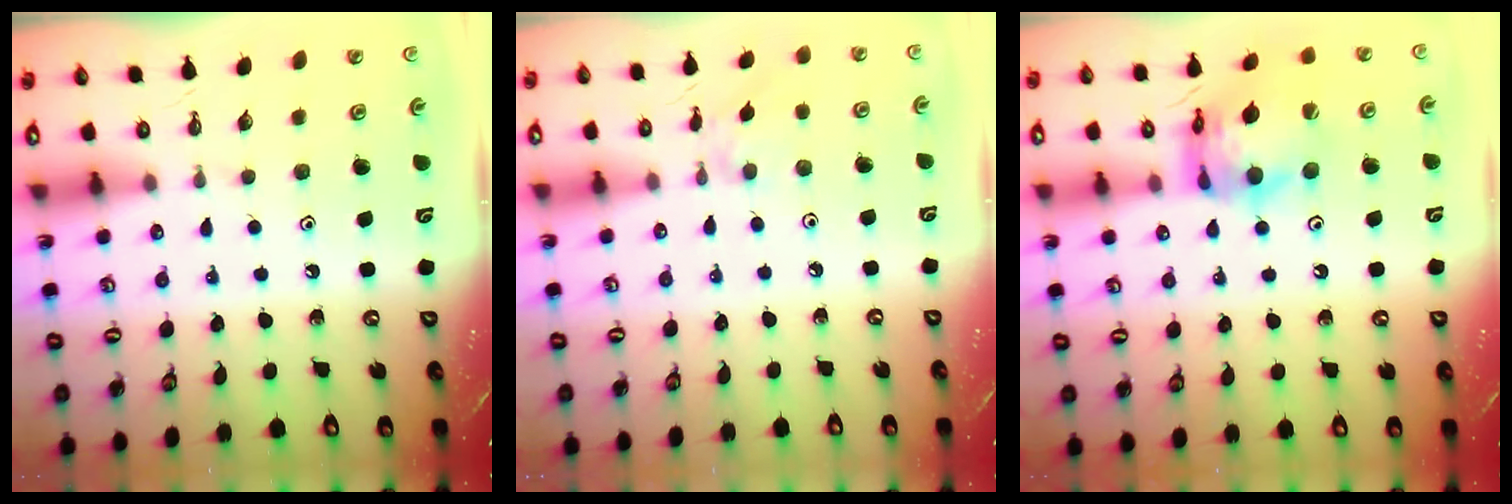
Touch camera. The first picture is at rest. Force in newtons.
{"total": 3.0, "press": 3.0, "slide": 0.3}
{"total": 13.7, "press": 13.6, "slide": 1.7}